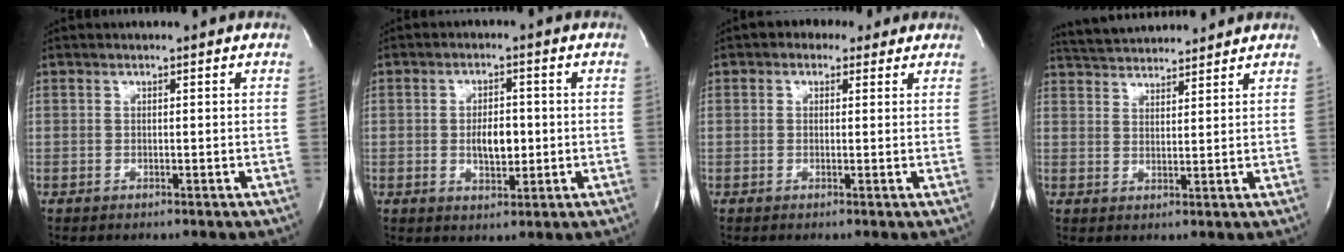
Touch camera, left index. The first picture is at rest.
{"total": 4.8, "force": [-0.4, 2.3, 4.2], "torque": [-0.068, -0.002, -0.002]}
{"total": 3.5, "force": [1.7, 2.7, 1.5], "torque": [-0.019, 0.020, 0.020]}
{"total": 8.7, "force": [8.4, 1.0, 2.0], "torque": [-0.042, 0.019, 0.133]}